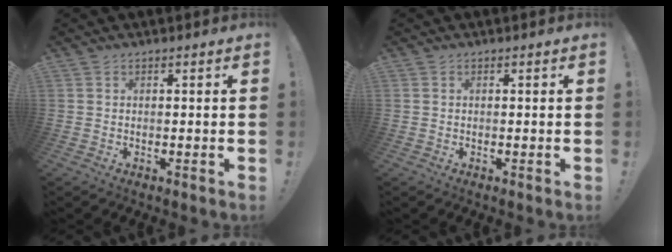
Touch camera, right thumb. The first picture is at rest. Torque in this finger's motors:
{"motor_torque": [-0.03, 0.16, -0.07, 0.15, -0.01]}